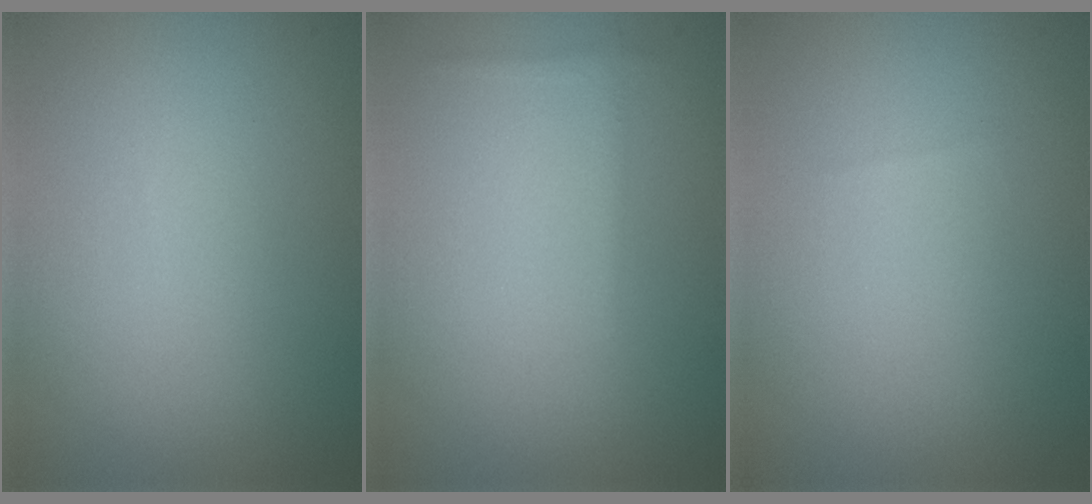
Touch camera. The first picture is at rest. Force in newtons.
{"total": 0.7, "press": 0.7, "slide": 0.1}
{"total": 0.0}